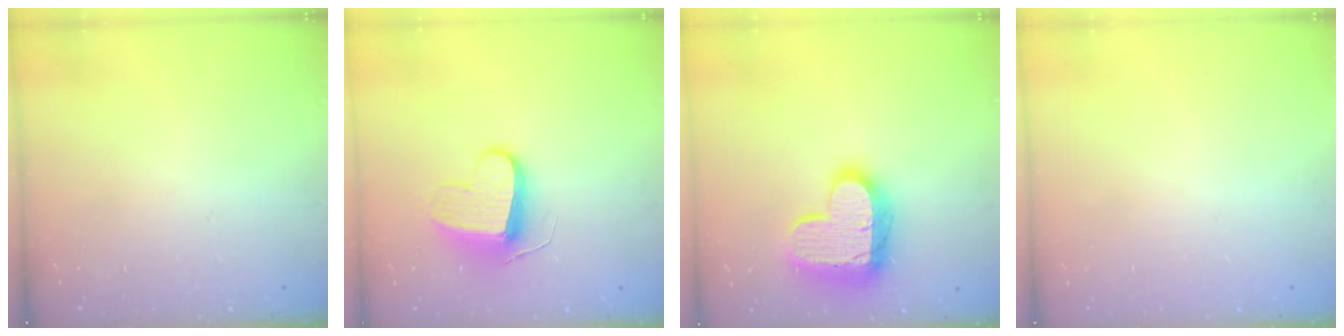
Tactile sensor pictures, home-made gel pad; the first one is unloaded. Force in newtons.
{"total": 10.3, "press": 10.2, "slide": 1.2}
{"total": 18.5, "press": 18.5, "slide": 1.4}
{"total": 0.0}